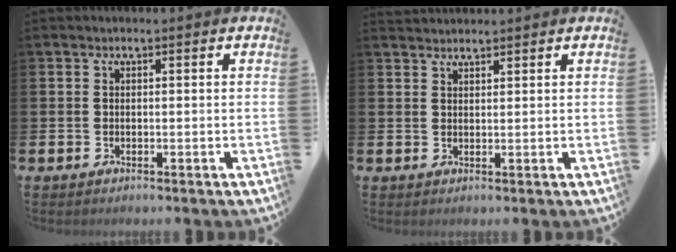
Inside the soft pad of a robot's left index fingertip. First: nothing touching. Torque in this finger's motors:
{"motor_torque": [-0.21, -0.47, 0.05, 0.02]}